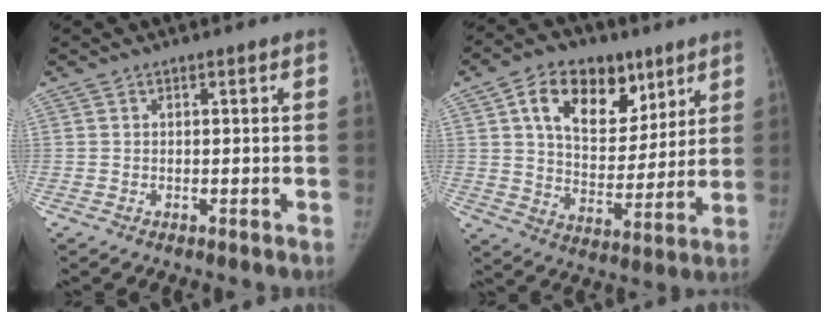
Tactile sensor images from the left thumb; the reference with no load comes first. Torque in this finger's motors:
{"motor_torque": [0.48, 0.90, 1.32, -0.77, 0.11]}